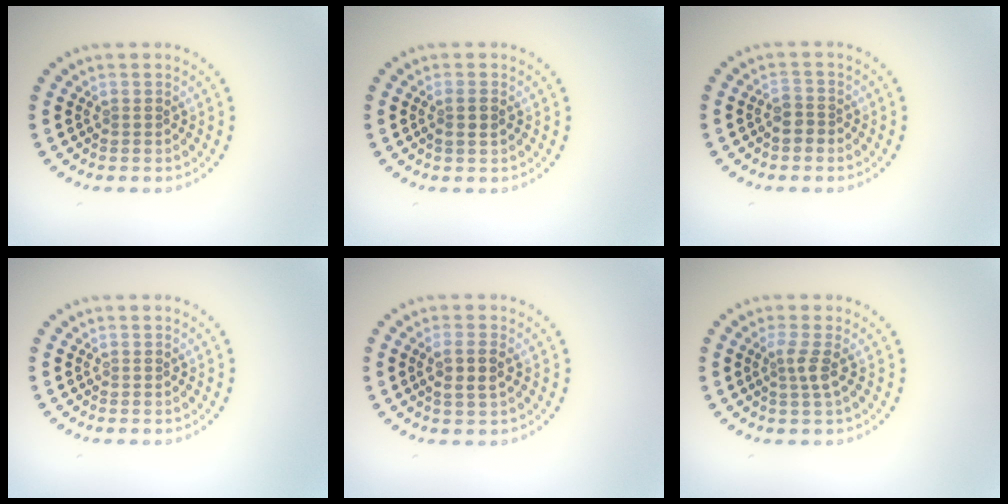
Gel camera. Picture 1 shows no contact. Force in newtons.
{"total": 1.4, "press": 1.3, "slide": 0.4}
{"total": 1.3, "press": 1.2, "slide": 0.7}
{"total": 0.0}
{"total": 2.1, "press": 2.0, "slide": 0.8}
{"total": 1.8, "press": 1.3, "slide": 1.3}